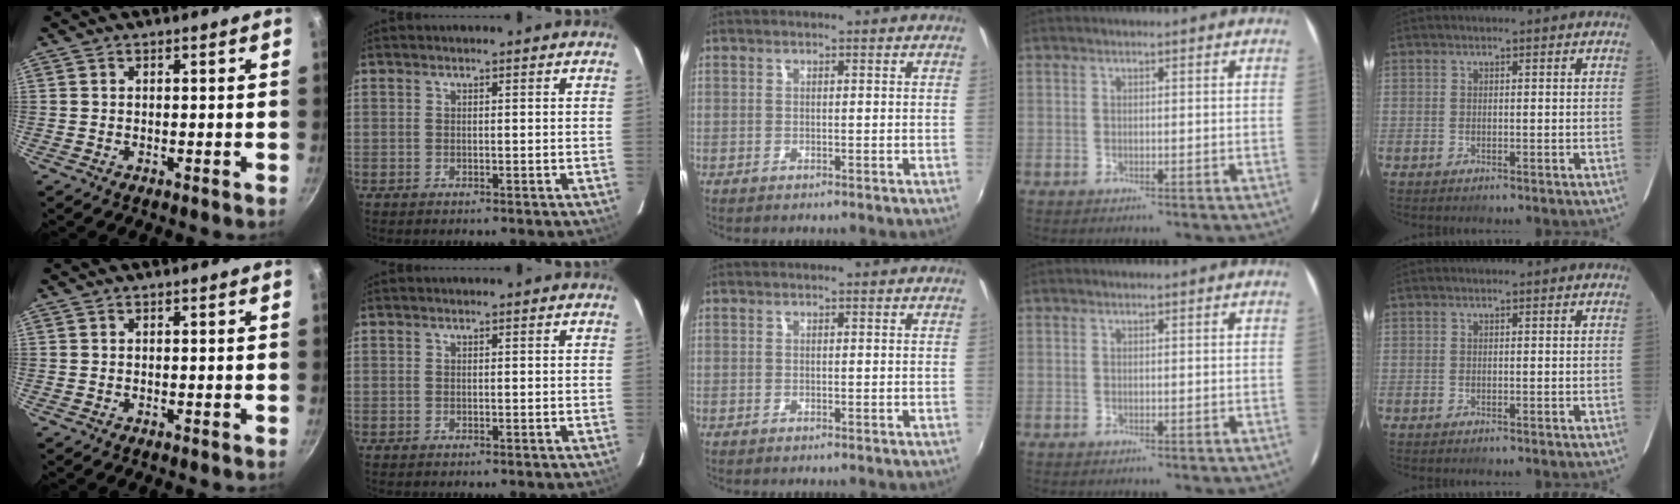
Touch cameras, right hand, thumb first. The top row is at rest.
{}